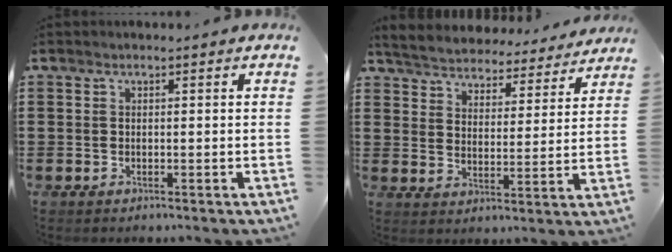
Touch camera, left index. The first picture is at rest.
{"total": 4.8, "force": [4.8, -0.1, -0.2], "torque": [-0.027, -0.041, 0.080]}